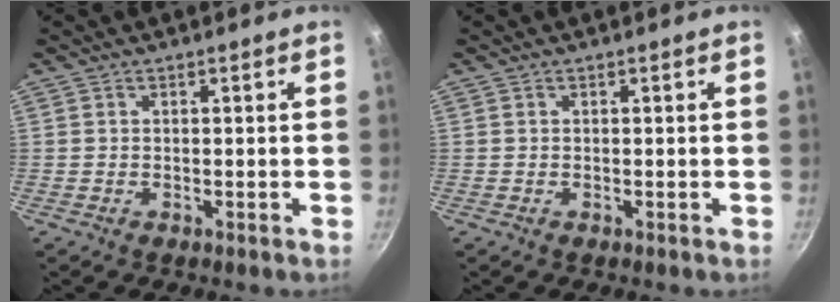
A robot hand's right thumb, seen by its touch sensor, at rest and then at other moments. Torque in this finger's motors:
{"motor_torque": [0.00, 0.00, 0.01, 0.01, 0.00]}